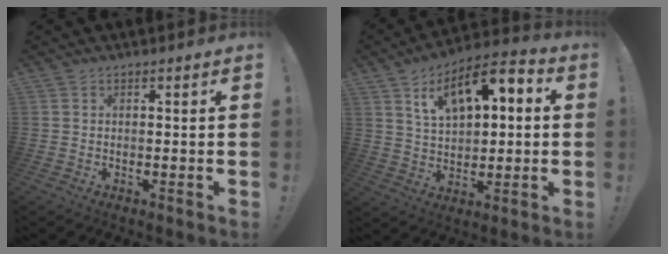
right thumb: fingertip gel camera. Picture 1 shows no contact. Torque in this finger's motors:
{"motor_torque": [0.12, 1.35, 1.12, 0.81, 0.07]}